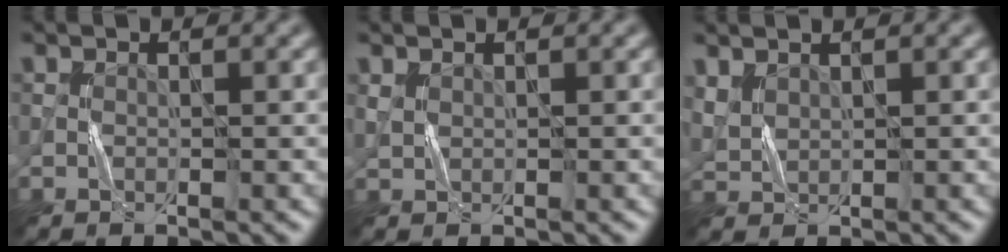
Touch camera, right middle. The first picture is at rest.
{"total": 0.6, "force": [0.4, 0.4, 0.2], "torque": [-0.007, -0.002, 0.012]}
{"total": 1.8, "force": [1.2, 1.0, 0.9], "torque": [-0.026, 0.003, 0.033]}